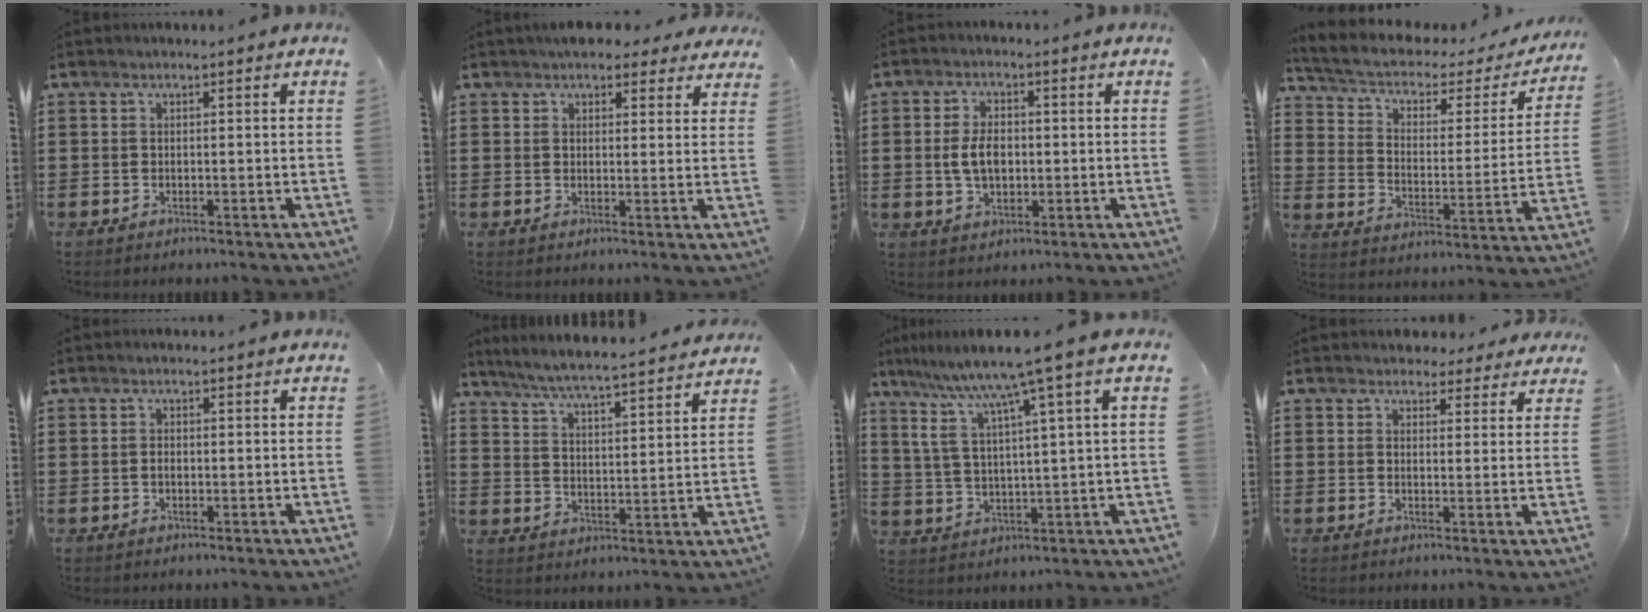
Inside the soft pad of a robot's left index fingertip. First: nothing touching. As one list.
[{"total": 4.0, "force": [3.2, 1.7, 1.6], "torque": [-0.034, -0.003, 0.058]}, {"total": 5.3, "force": [-0.3, 3.0, 4.3], "torque": [-0.091, 0.001, -0.012]}, {"total": 4.0, "force": [2.3, 2.0, 2.6], "torque": [-0.065, -0.020, 0.032]}, {"total": 0.9, "force": [-0.3, 0.3, 0.8], "torque": [-0.017, -0.002, -0.006]}, {"total": 5.6, "force": [5.3, -0.6, 1.8], "torque": [-0.059, -0.042, 0.087]}, {"total": 8.0, "force": [5.3, -0.8, 5.9], "torque": [-0.137, -0.034, 0.081]}, {"total": 2.7, "force": [2.3, 1.4, 0.6], "torque": [-0.012, 0.000, 0.042]}]